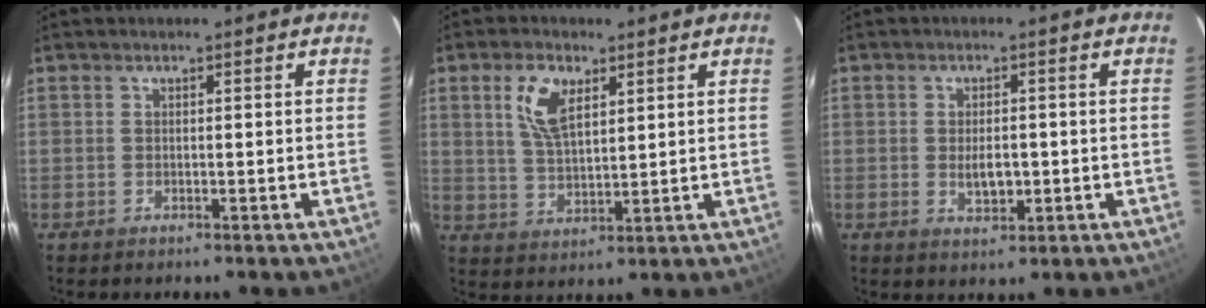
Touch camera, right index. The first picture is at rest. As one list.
[{"total": 7.5, "force": [3.3, 3.7, 5.6], "torque": [-0.111, 0.009, 0.068]}, {"total": 4.1, "force": [-0.5, 2.2, 3.5], "torque": [-0.062, -0.004, -0.003]}]